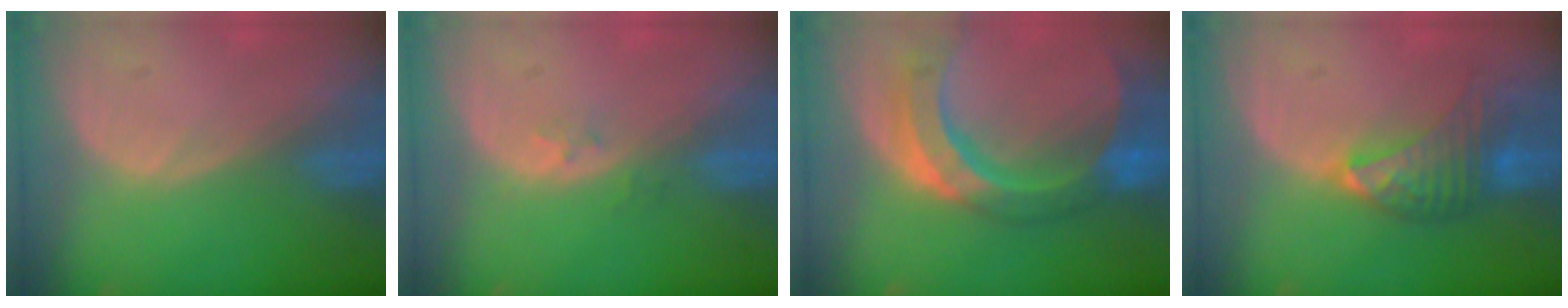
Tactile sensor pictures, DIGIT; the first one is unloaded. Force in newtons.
{"total": 1.6, "press": 1.2, "slide": 1.0}
{"total": 11.5, "press": 9.8, "slide": 6.1}
{"total": 7.0, "press": 6.8, "slide": 1.4}